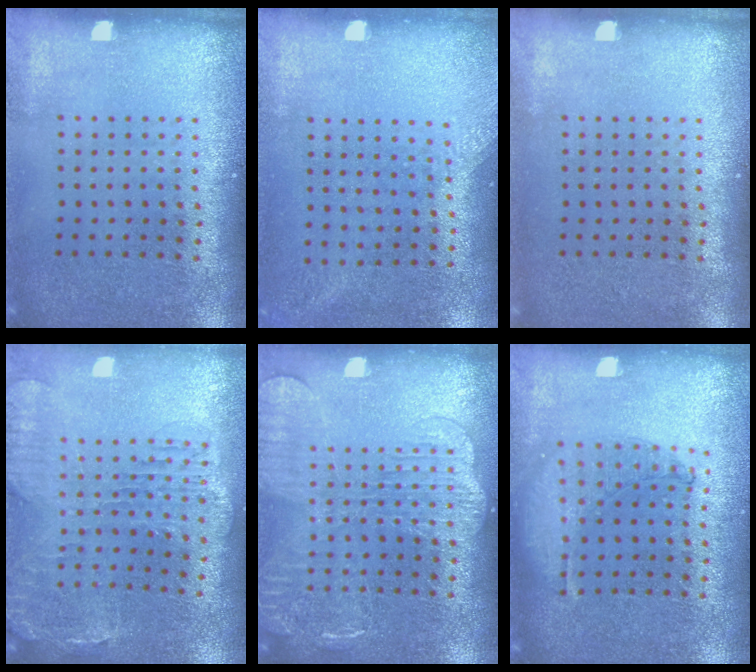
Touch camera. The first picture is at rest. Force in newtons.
{"total": 1.3, "press": 1.0, "slide": 0.8}
{"total": 0.0}
{"total": 1.5, "press": 1.4, "slide": 0.4}
{"total": 2.2, "press": 2.1, "slide": 0.5}
{"total": 1.0, "press": 0.9, "slide": 0.3}